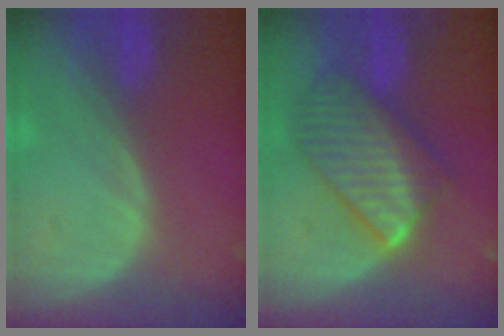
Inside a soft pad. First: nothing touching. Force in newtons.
{"total": 10.1, "press": 10.1, "slide": 0.7}